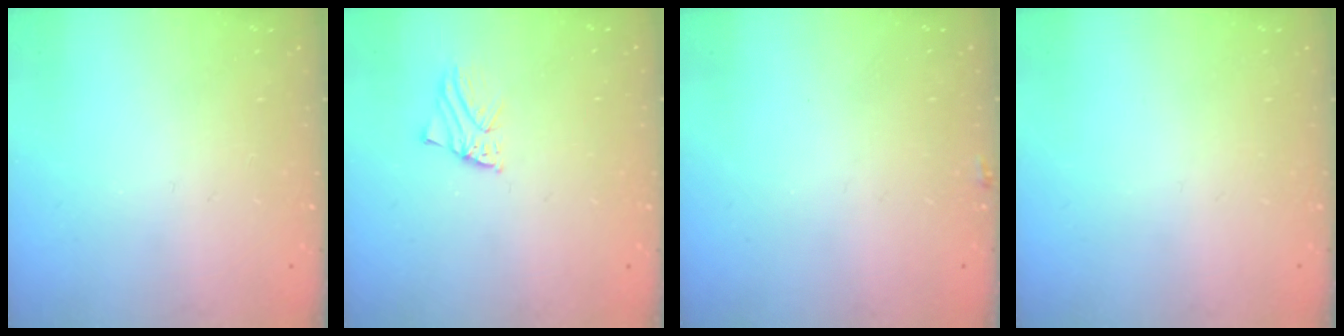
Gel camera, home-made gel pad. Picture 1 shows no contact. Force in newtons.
{"total": 0.9, "press": 0.9, "slide": 0.0}
{"total": 3.1, "press": 3.1, "slide": 0.3}
{"total": 0.0}